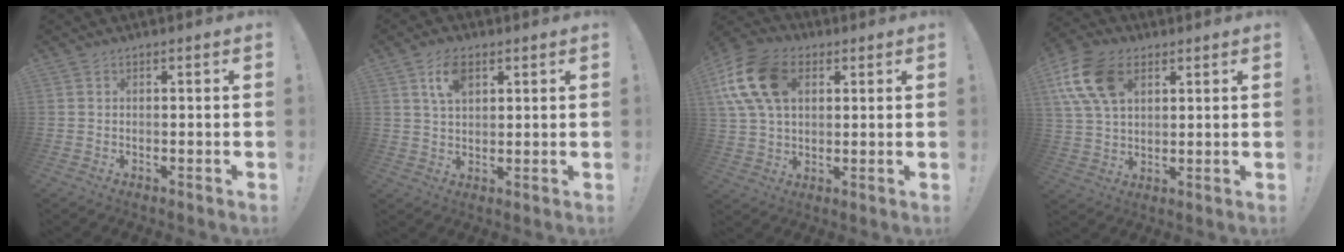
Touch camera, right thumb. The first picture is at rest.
{"total": 7.0, "force": [3.4, 4.0, 4.6], "torque": [-0.075, -0.006, 0.060]}
{"total": 17.7, "force": [5.9, 12.0, 11.5], "torque": [-0.219, -0.006, 0.115]}
{"total": 15.3, "force": [6.2, 9.9, 9.8], "torque": [-0.189, -0.012, 0.121]}